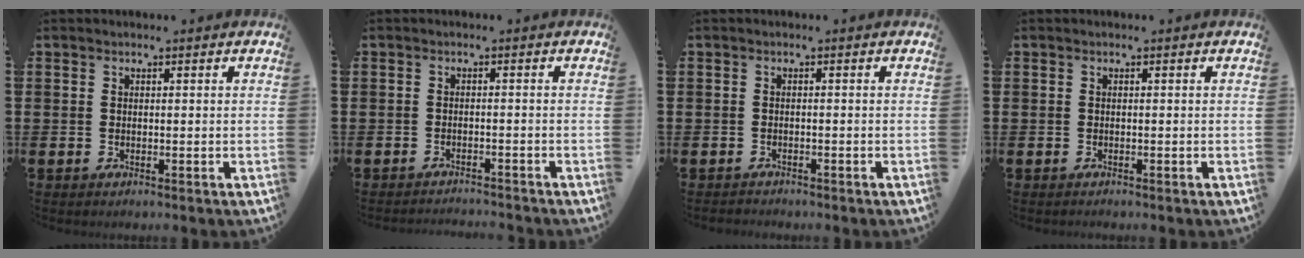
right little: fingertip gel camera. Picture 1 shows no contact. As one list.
[{"total": 1.3, "force": [-1.3, -0.2, -0.1], "torque": [0.000, 0.003, -0.027]}, {"total": 0.7, "force": [-0.7, 0.1, -0.1], "torque": [0.000, -0.001, -0.015]}, {"total": 0.0}]